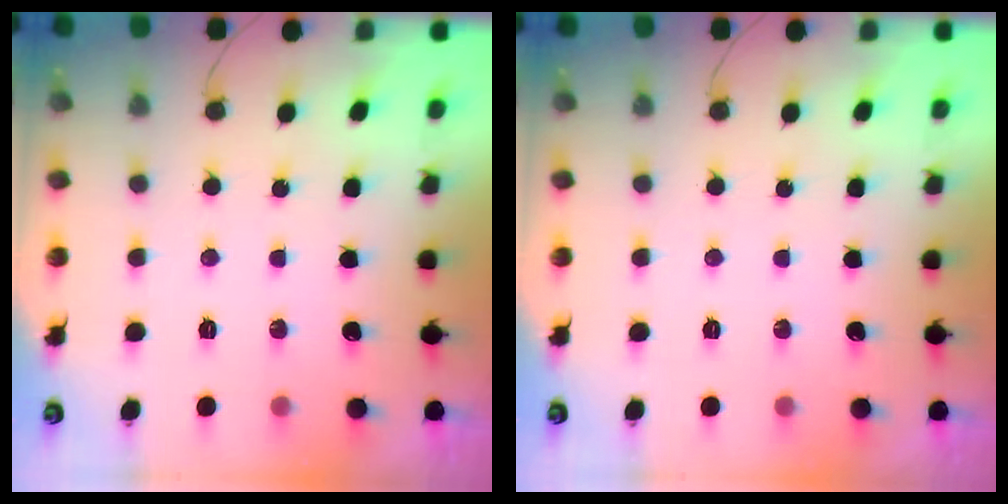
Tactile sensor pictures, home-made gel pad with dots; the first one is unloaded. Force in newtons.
{"total": 0.0}